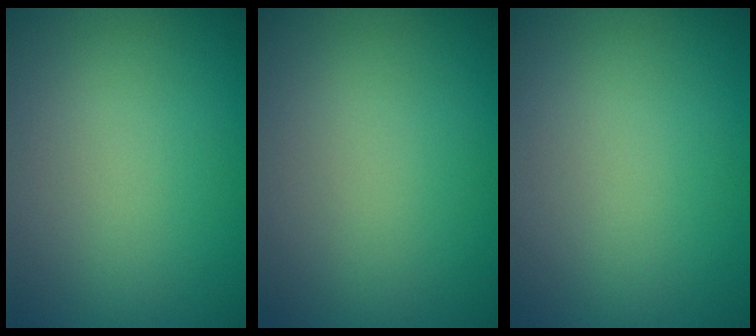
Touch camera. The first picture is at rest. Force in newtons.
{"total": 0.0}
{"total": 0.0}